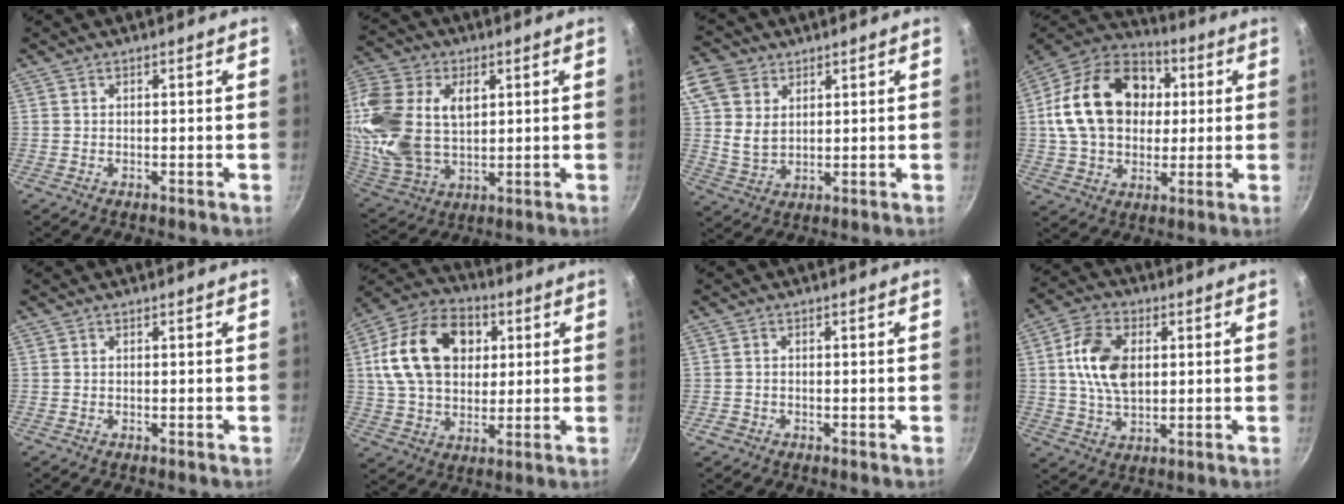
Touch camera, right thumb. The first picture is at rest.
{"total": 21.4, "force": [4.4, 14.2, 15.4], "torque": [-0.330, -0.010, 0.086]}
{"total": 11.3, "force": [4.6, 8.4, 6.0], "torque": [-0.116, -0.010, 0.088]}
{"total": 22.4, "force": [3.4, 16.5, 14.8], "torque": [-0.229, 0.024, 0.051]}
{"total": 0.0}
{"total": 19.6, "force": [4.7, 13.8, 13.2], "torque": [-0.211, 0.013, 0.071]}
{"total": 1.3, "force": [-0.9, 0.9, 0.3], "torque": [-0.009, 0.003, -0.013]}
{"total": 11.9, "force": [1.9, 7.5, 9.0], "torque": [-0.152, 0.005, 0.030]}